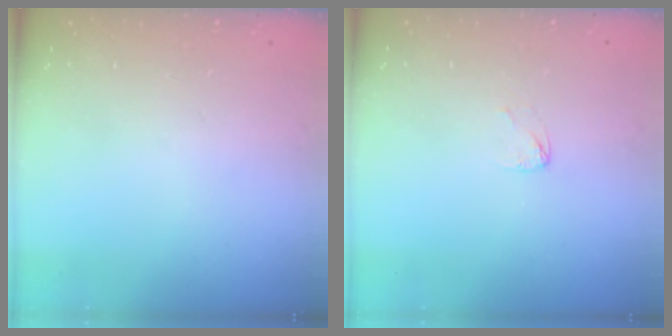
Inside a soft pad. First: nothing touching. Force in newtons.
{"total": 2.4, "press": 2.4, "slide": 0.2}